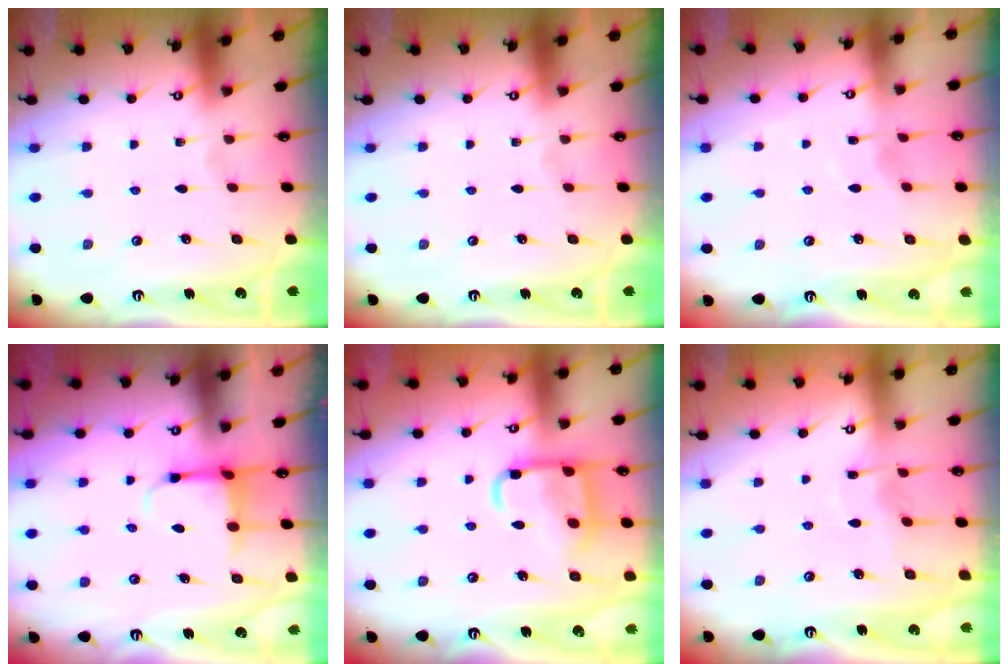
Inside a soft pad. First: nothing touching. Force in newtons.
{"total": 0.0}
{"total": 2.8, "press": 2.8, "slide": 0.5}
{"total": 3.7, "press": 3.5, "slide": 1.3}
{"total": 12.6, "press": 12.6, "slide": 0.9}
{"total": 2.9, "press": 2.9, "slide": 0.2}